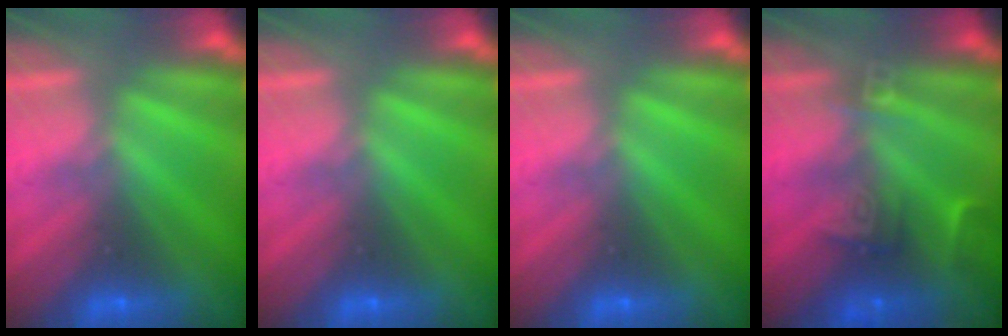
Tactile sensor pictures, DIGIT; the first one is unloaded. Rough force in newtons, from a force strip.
{"total": 0.0}
{"total": 0.0}
{"total": 2.4}